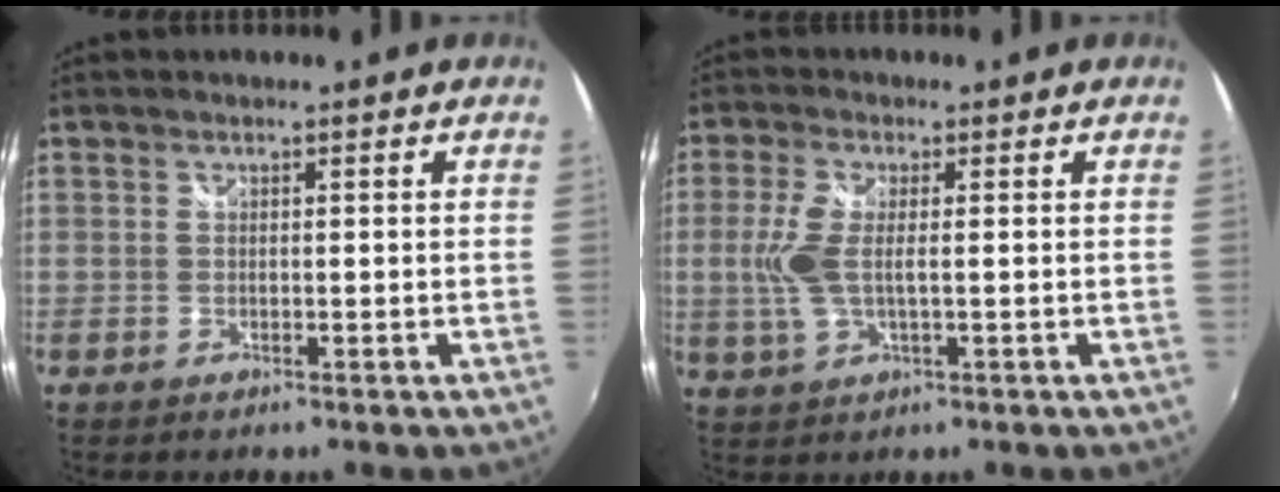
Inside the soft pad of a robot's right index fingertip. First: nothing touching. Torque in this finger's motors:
{"motor_torque": [0.85, 0.25, 0.41, 0.12]}